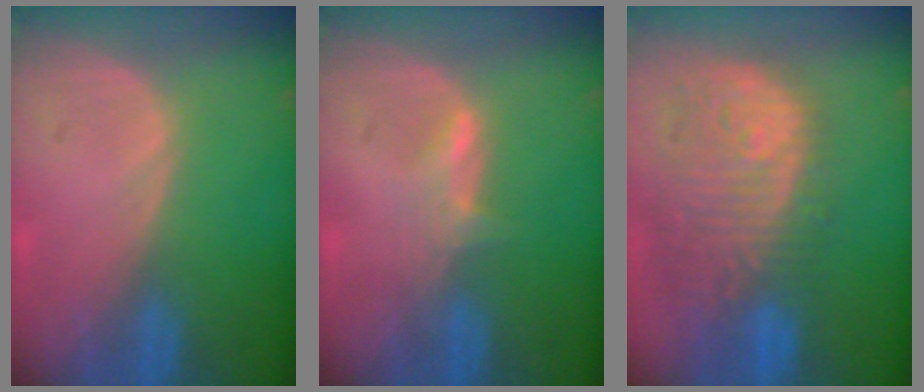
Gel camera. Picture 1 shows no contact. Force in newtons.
{"total": 2.6, "press": 2.5, "slide": 0.3}
{"total": 12.7, "press": 11.0, "slide": 6.3}